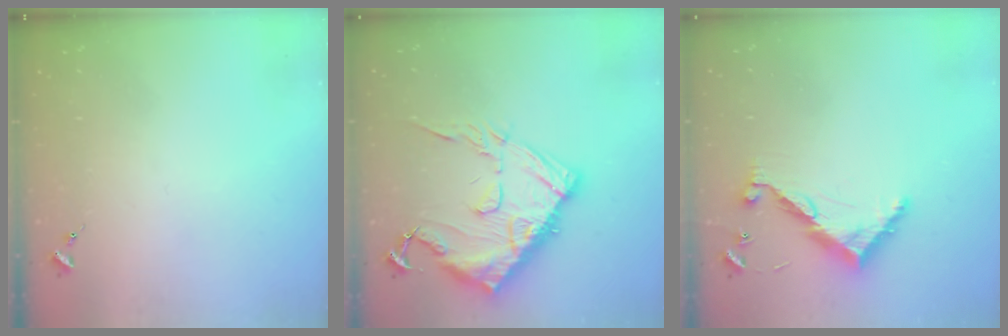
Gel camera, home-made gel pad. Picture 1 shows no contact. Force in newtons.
{"total": 18.7, "press": 18.6, "slide": 1.2}
{"total": 9.3, "press": 9.3, "slide": 0.3}